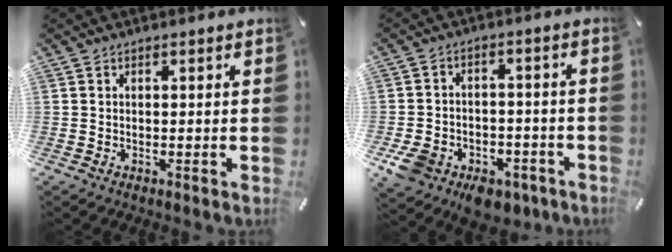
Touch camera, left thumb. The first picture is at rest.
{"total": 9.2, "force": [-5.0, 6.6, 3.9], "torque": [-0.074, 0.043, -0.084]}